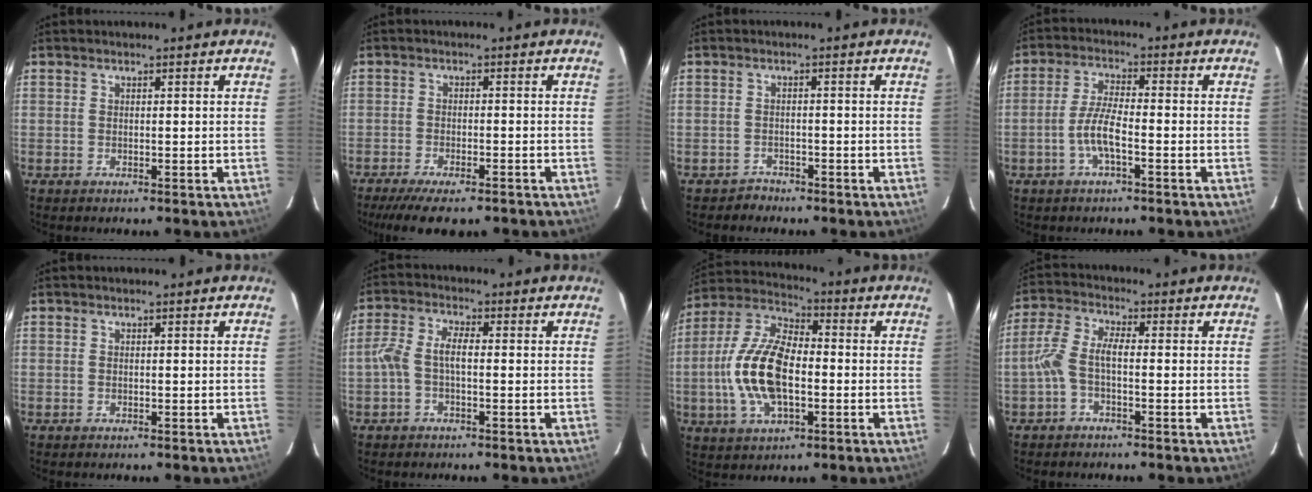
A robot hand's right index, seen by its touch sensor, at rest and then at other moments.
{"total": 10.3, "force": [-8.2, 2.6, 5.7], "torque": [-0.129, -0.030, -0.132]}
{"total": 2.2, "force": [-1.7, 1.3, -0.4], "torque": [0.005, 0.009, -0.029]}
{"total": 4.0, "force": [-1.7, 0.7, 3.5], "torque": [-0.079, 0.003, -0.034]}
{"total": 0.0}
{"total": 4.6, "force": [-0.9, 1.8, 4.2], "torque": [-0.093, 0.014, -0.021]}
{"total": 15.4, "force": [-2.4, 7.3, 13.3], "torque": [-0.282, 0.007, -0.048]}
{"total": 5.0, "force": [-1.5, 1.6, 4.5], "torque": [-0.109, 0.014, -0.034]}